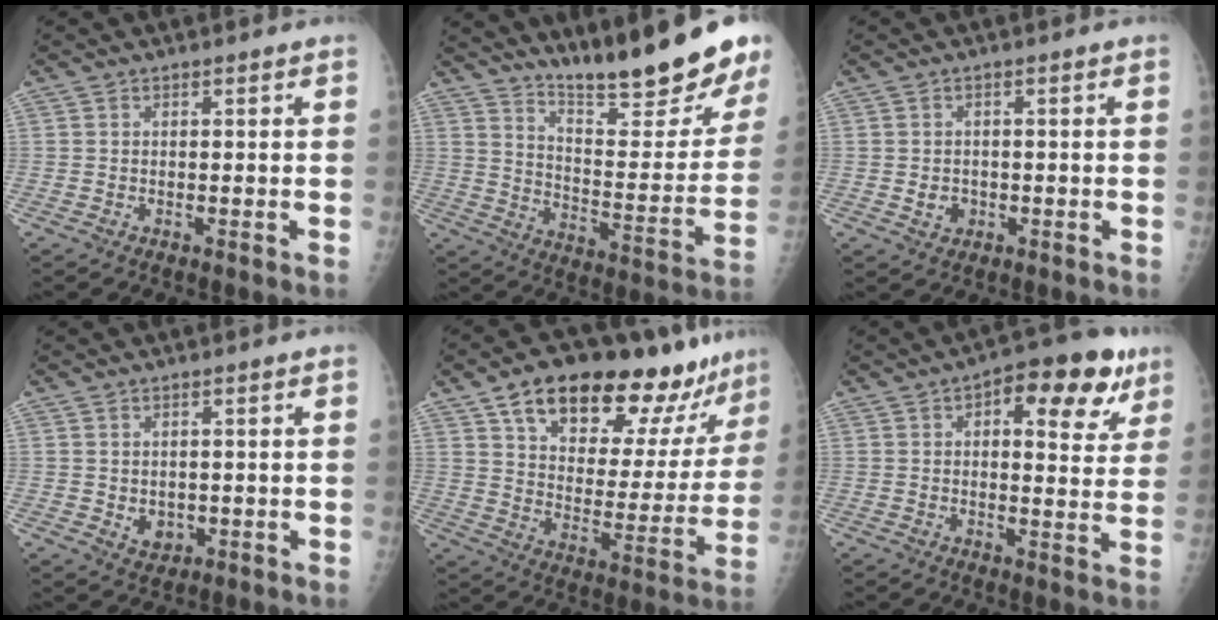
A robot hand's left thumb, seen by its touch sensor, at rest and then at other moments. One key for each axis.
{"total": 22.2, "fx": 18.0, "fy": 3.0, "fz": 12.6, "tx": -0.157, "ty": -0.129, "tz": 0.266}
{"total": 2.8, "fx": -0.6, "fy": 2.4, "fz": 1.3, "tx": -0.010, "ty": 0.003, "tz": -0.002}
{"total": 3.2, "fx": -0.2, "fy": 2.6, "fz": 1.9, "tx": -0.016, "ty": -0.002, "tz": 0.007}
{"total": 24.8, "fx": 17.4, "fy": 10.4, "fz": 14.2, "tx": -0.168, "ty": -0.060, "tz": 0.264}
{"total": 14.2, "fx": 6.5, "fy": 6.5, "fz": 10.9, "tx": -0.097, "ty": -0.004, "tz": 0.078}